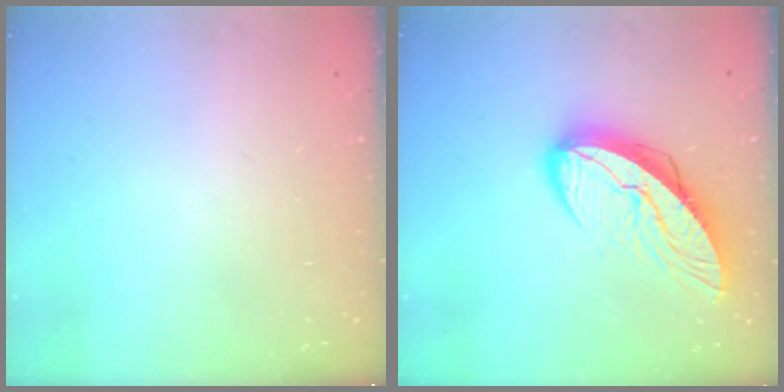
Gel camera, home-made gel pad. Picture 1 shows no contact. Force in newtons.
{"total": 12.9, "press": 12.9, "slide": 1.2}